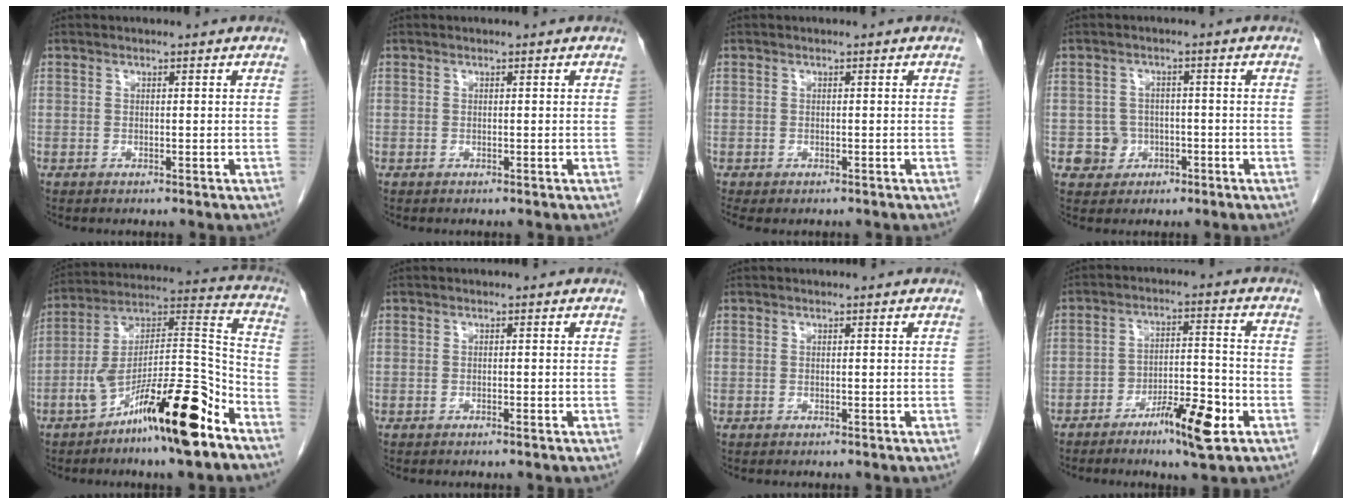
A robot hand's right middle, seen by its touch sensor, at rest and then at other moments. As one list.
[{"total": 0.0}, {"total": 2.0, "force": [-1.5, 1.0, 0.8], "torque": [-0.014, -0.005, -0.020]}, {"total": 3.9, "force": [-1.3, 3.6, 0.2], "torque": [0.007, 0.014, -0.016]}, {"total": 19.4, "force": [-11.3, 2.6, 15.6], "torque": [-0.264, 0.011, -0.187]}, {"total": 0.6, "force": [-0.4, 0.0, 0.4], "torque": [-0.010, 0.001, -0.006]}, {"total": 0.0}, {"total": 8.3, "force": [-4.6, 1.7, 6.7], "torque": [-0.107, 0.006, -0.075]}]